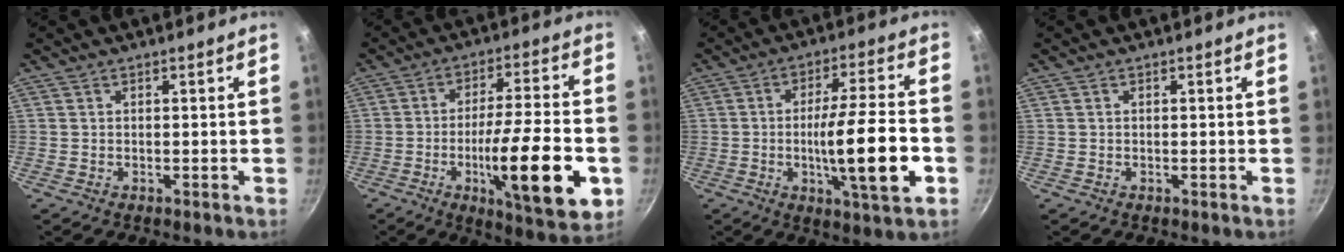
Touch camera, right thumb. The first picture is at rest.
{"total": 19.6, "force": [-5.6, 4.6, 18.2], "torque": [-0.271, 0.015, -0.086]}
{"total": 15.1, "force": [-3.5, 2.6, 14.4], "torque": [-0.223, 0.015, -0.056]}
{"total": 0.0}